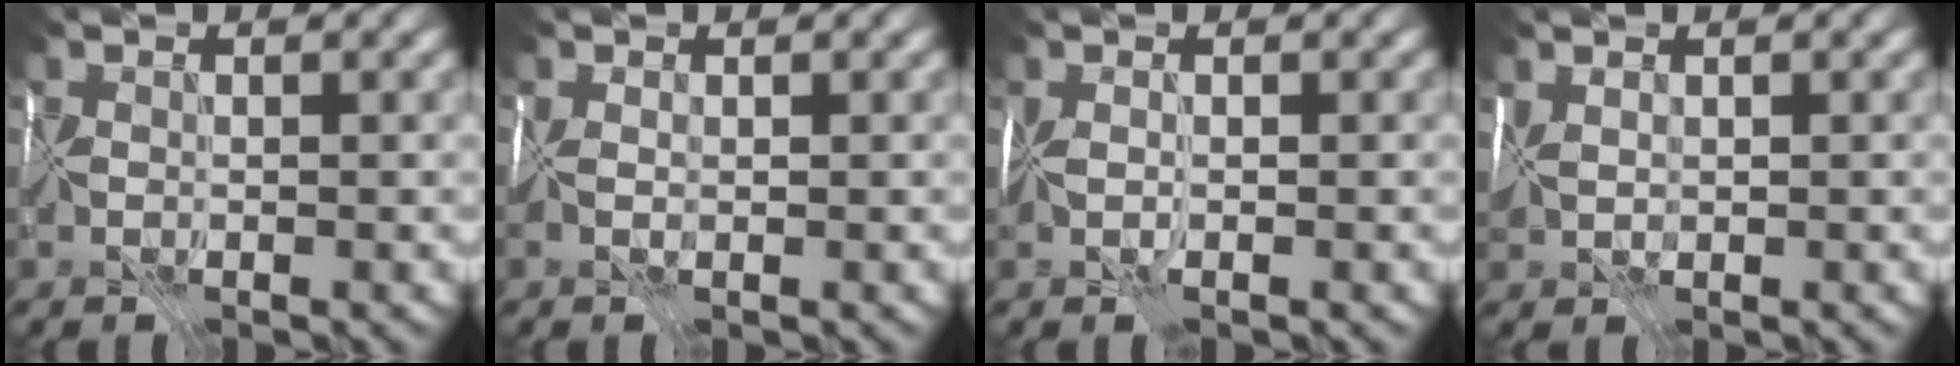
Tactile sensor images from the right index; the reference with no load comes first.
{"total": 1.6, "force": [-0.1, 0.9, 1.3], "torque": [-0.030, 0.002, -0.001]}
{"total": 1.9, "force": [-0.5, 0.8, 1.7], "torque": [-0.034, -0.002, -0.014]}
{"total": 1.8, "force": [0.7, 1.1, 1.2], "torque": [-0.031, 0.008, 0.013]}